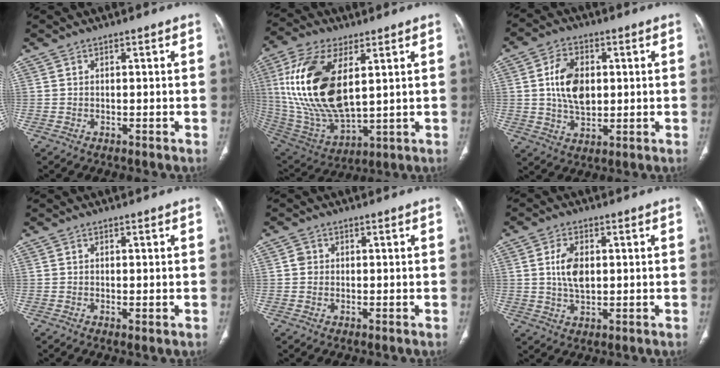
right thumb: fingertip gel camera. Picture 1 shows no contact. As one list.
[{"total": 22.2, "force": [5.1, 10.8, 18.8], "torque": [-0.386, -0.026, 0.104]}, {"total": 9.8, "force": [1.3, 6.4, 7.3], "torque": [-0.117, -0.004, 0.028]}, {"total": 1.0, "force": [-0.2, 0.3, 1.0], "torque": [-0.021, -0.006, -0.002]}, {"total": 1.6, "force": [0.2, 1.5, 0.5], "torque": [-0.004, 0.003, 0.003]}, {"total": 6.2, "force": [0.9, 3.6, 5.0], "torque": [-0.092, -0.003, 0.019]}]